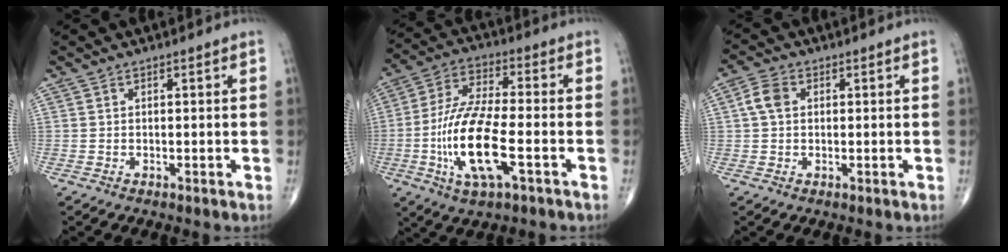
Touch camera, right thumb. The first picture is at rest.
{"total": 15.8, "force": [-4.4, 5.2, 14.3], "torque": [-0.299, 0.019, -0.081]}
{"total": 4.1, "force": [0.7, 2.9, 2.7], "torque": [-0.056, 0.011, 0.010]}